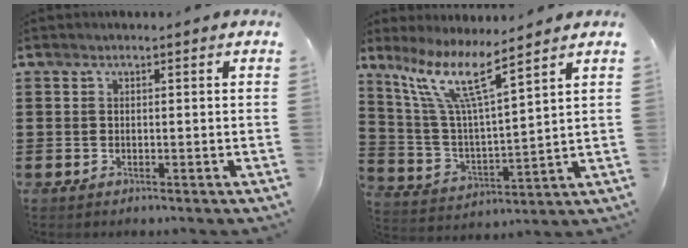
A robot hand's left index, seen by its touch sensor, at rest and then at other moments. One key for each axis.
{"total": 10.3, "fx": 7.3, "fy": 1.0, "fz": 7.2, "tx": -0.163, "ty": -0.034, "tz": 0.125}